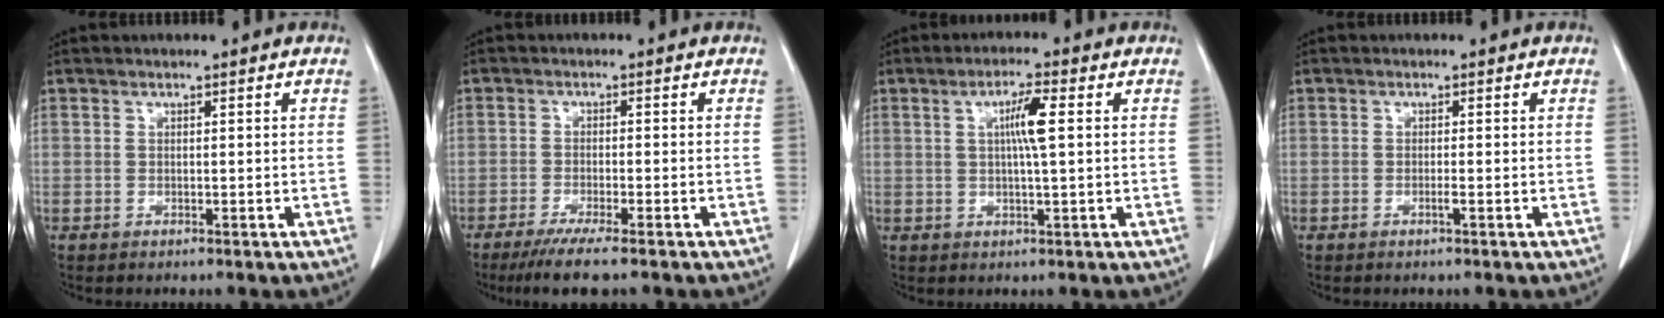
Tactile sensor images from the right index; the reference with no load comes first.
{"total": 6.4, "force": [-4.8, -0.1, 4.3], "torque": [-0.067, -0.015, -0.076]}
{"total": 4.8, "force": [1.0, 0.0, 4.7], "torque": [-0.083, 0.001, 0.017]}
{"total": 0.8, "force": [-0.4, -0.1, 0.7], "torque": [-0.013, 0.000, -0.006]}